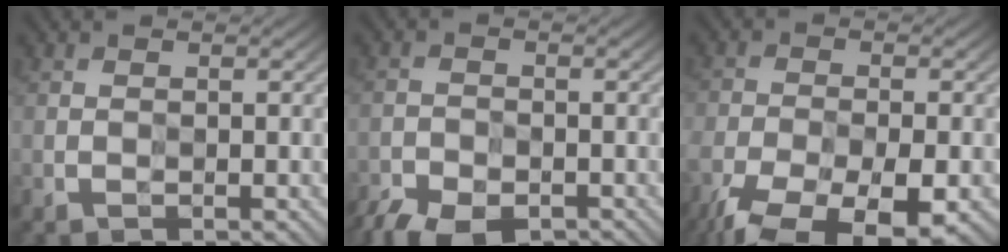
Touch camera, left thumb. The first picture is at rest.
{"total": 6.0, "force": [-5.0, 2.1, 2.5], "torque": [-0.049, -0.016, -0.094]}
{"total": 13.1, "force": [-9.5, 4.8, 7.7], "torque": [-0.161, -0.052, -0.149]}